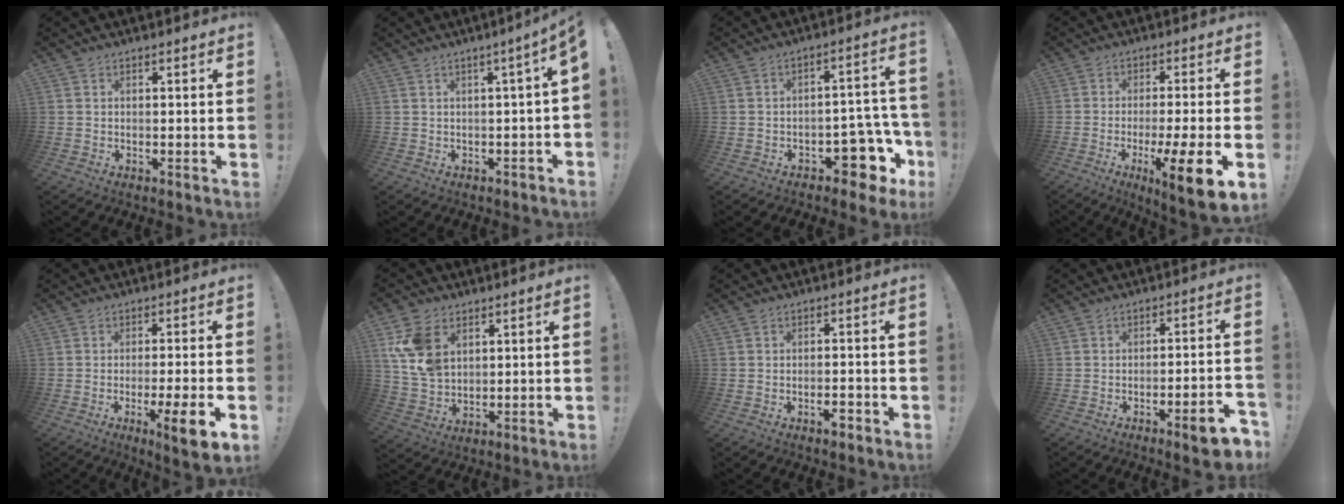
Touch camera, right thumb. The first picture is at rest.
{"total": 3.5, "force": [0.3, -0.4, 3.4], "torque": [-0.051, -0.011, 0.004]}
{"total": 11.0, "force": [-6.2, 5.8, 6.9], "torque": [-0.055, 0.036, -0.099]}
{"total": 12.6, "force": [-4.9, 0.8, 11.6], "torque": [-0.171, 0.014, -0.070]}
{"total": 8.8, "force": [-3.1, 0.4, 8.2], "torque": [-0.122, 0.007, -0.047]}
{"total": 12.5, "force": [4.9, 9.0, 7.1], "torque": [-0.136, -0.015, 0.099]}
{"total": 2.9, "force": [-1.9, 0.6, 2.1], "torque": [-0.029, 0.010, -0.031]}
{"total": 8.3, "force": [-4.4, 1.1, 7.0], "torque": [-0.106, 0.019, -0.068]}